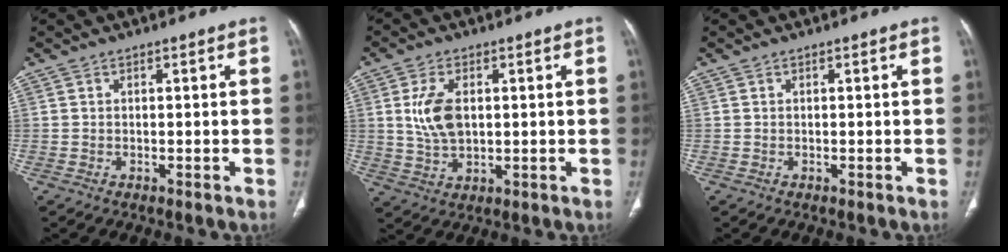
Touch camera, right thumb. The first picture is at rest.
{"total": 7.7, "force": [1.3, 4.4, 6.1], "torque": [-0.119, -0.006, 0.031]}
{"total": 0.0}